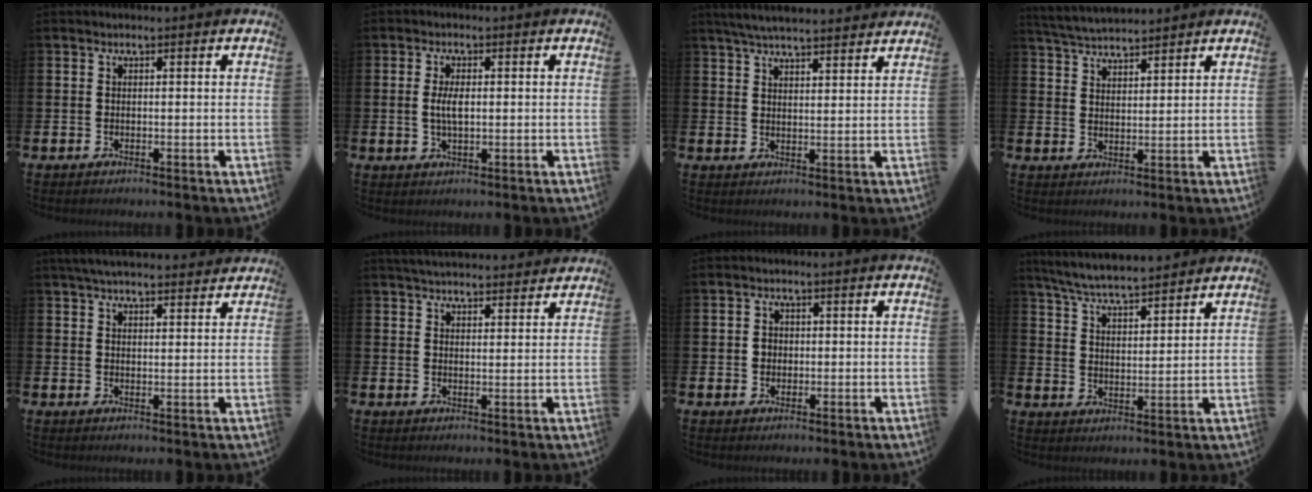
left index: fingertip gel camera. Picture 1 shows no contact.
{"total": 3.3, "force": [0.4, 1.4, 3.0], "torque": [-0.047, 0.001, 0.001]}
{"total": 5.3, "force": [5.1, 0.3, 1.3], "torque": [-0.038, -0.020, 0.093]}
{"total": 4.5, "force": [4.4, 0.4, 0.5], "torque": [-0.032, -0.019, 0.082]}
{"total": 4.4, "force": [4.2, 0.7, 1.2], "torque": [-0.029, -0.013, 0.078]}
{"total": 4.2, "force": [4.1, 0.5, 0.4], "torque": [-0.015, -0.018, 0.075]}
{"total": 1.6, "force": [0.4, 1.5, 0.4], "torque": [0.011, 0.002, 0.000]}
{"total": 6.2, "force": [6.0, 0.4, 1.4], "torque": [-0.055, -0.033, 0.108]}